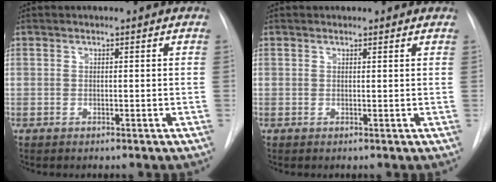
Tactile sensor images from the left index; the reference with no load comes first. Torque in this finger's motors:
{"motor_torque": [-0.21, -0.12, -0.44, -0.01]}